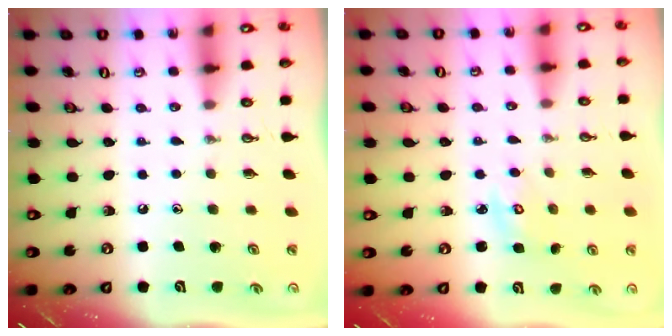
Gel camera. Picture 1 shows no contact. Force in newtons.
{"total": 2.7, "press": 2.7, "slide": 0.0}